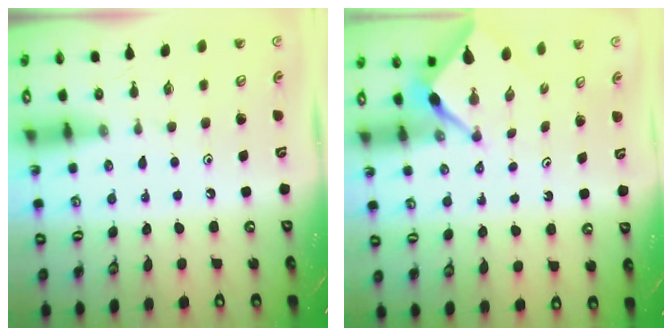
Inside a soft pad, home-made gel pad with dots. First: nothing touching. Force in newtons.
{"total": 2.2, "press": 2.1, "slide": 0.3}